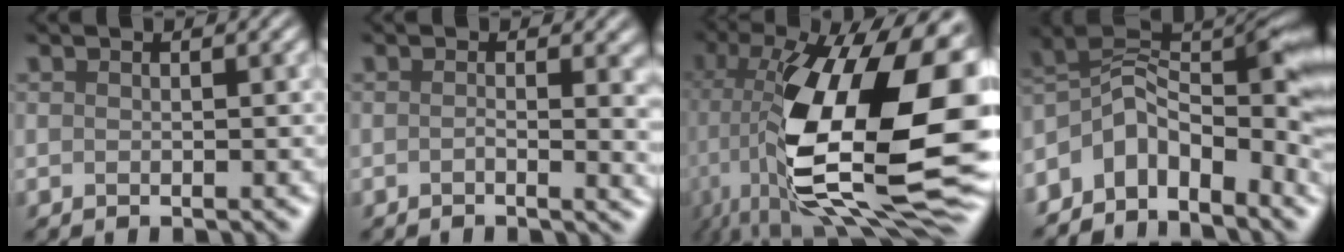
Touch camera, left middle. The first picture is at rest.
{"total": 1.2, "force": [-0.5, -0.2, 1.0], "torque": [-0.022, -0.002, 0.009]}
{"total": 16.0, "force": [0.4, 6.8, 14.5], "torque": [-0.288, -0.001, 0.034]}
{"total": 6.6, "force": [-4.0, 2.7, 4.4], "torque": [-0.085, 0.017, -0.059]}